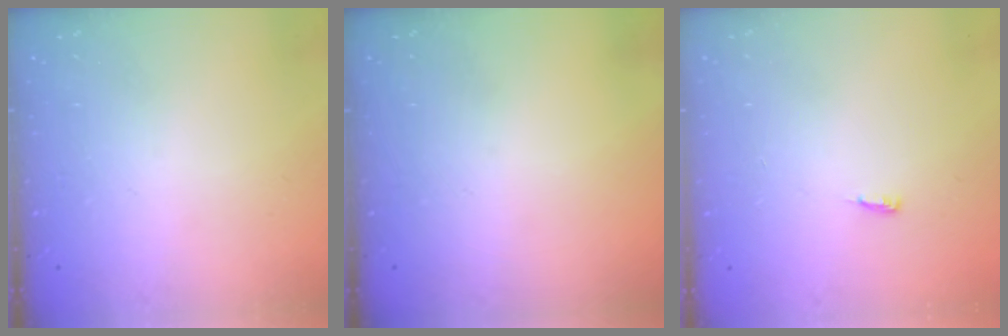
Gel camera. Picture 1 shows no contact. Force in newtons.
{"total": 0.0}
{"total": 3.4, "press": 3.3, "slide": 0.7}